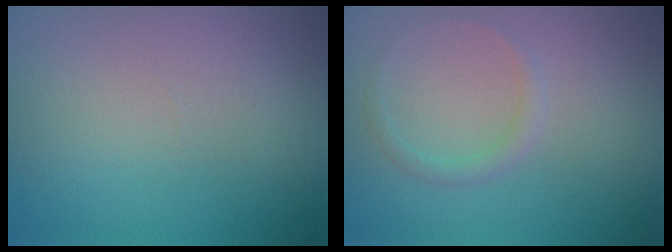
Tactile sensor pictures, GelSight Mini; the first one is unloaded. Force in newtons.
{"total": 1.1, "press": 1.1, "slide": 0.1}